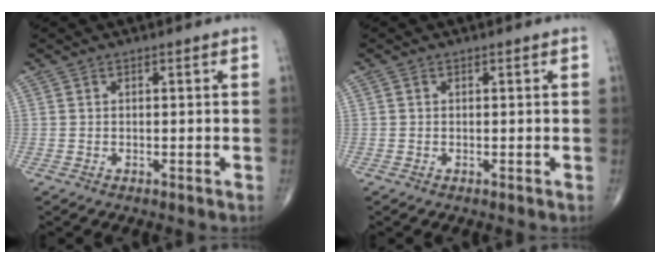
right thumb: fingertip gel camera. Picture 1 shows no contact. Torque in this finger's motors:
{"motor_torque": [-0.29, -0.03, -0.25, -0.14, 0.01]}